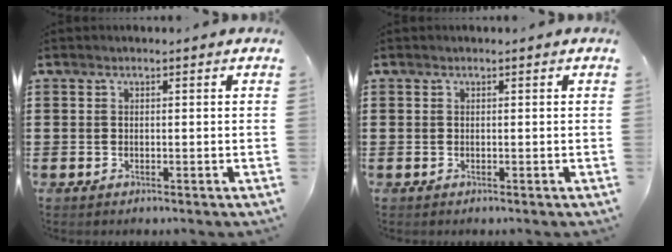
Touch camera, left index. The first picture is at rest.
{"total": 0.0}